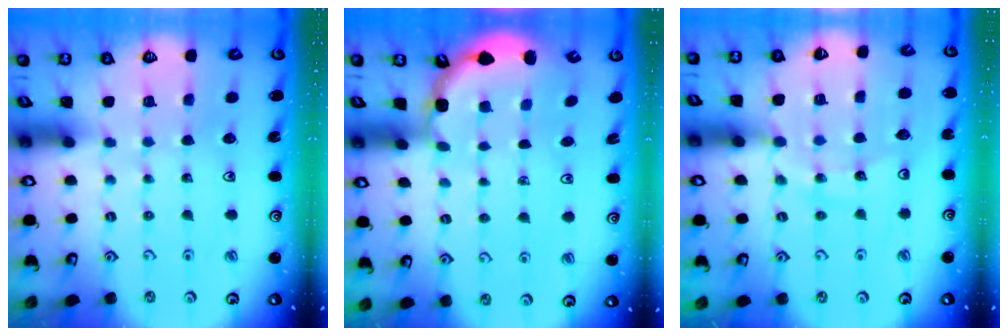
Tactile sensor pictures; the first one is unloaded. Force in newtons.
{"total": 2.8, "press": 2.8, "slide": 0.6}
{"total": 11.9, "press": 11.8, "slide": 1.2}